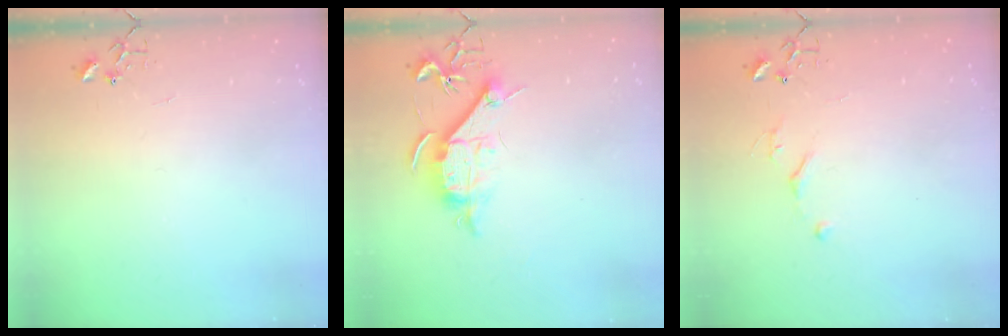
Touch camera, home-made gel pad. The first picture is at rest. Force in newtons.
{"total": 10.6, "press": 10.6, "slide": 0.8}
{"total": 4.3, "press": 4.3, "slide": 0.6}